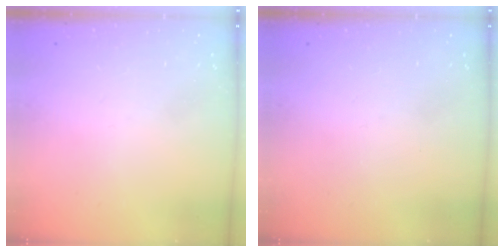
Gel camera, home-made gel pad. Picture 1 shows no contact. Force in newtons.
{"total": 0.0}